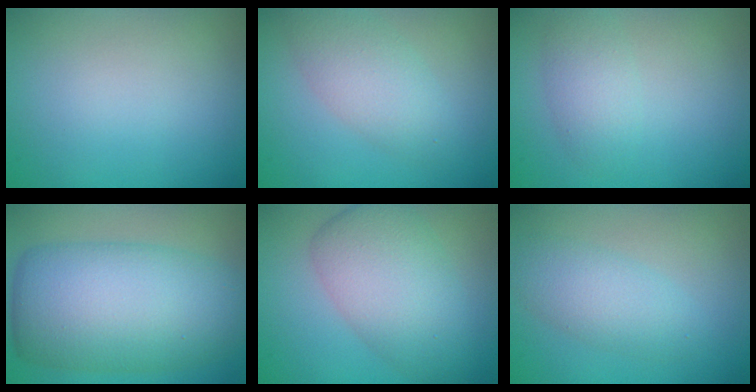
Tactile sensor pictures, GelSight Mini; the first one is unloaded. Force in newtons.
{"total": 3.8, "press": 3.8, "slide": 0.2}
{"total": 2.4, "press": 2.4, "slide": 0.1}
{"total": 11.7, "press": 11.7, "slide": 0.0}
{"total": 6.8, "press": 6.8, "slide": 0.0}
{"total": 3.2, "press": 3.2, "slide": 0.1}